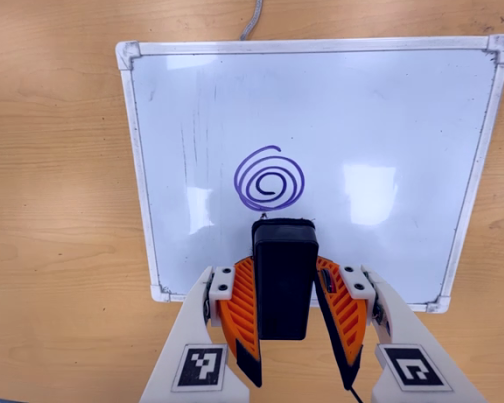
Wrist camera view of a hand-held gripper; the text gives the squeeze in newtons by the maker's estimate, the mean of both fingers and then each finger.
{"total": 4.2, "left": 3.2, "right": 5.3}